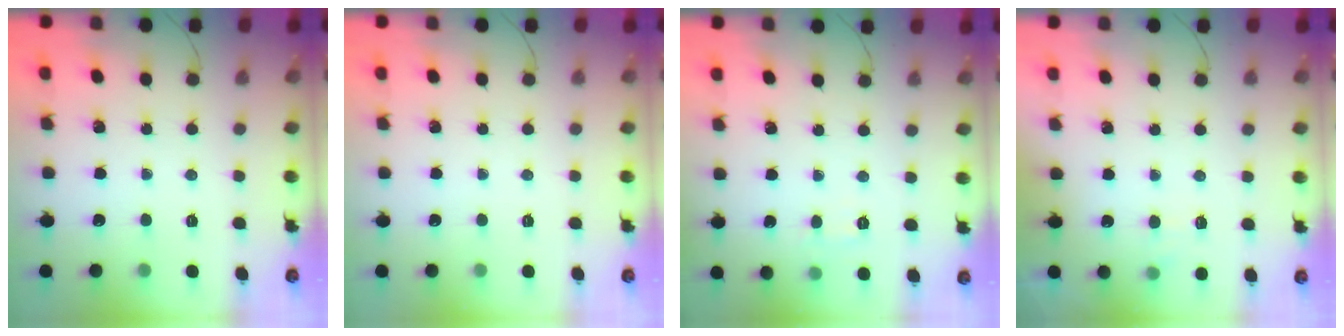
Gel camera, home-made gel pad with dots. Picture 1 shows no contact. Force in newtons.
{"total": 0.0}
{"total": 4.3, "press": 4.1, "slide": 1.0}
{"total": 6.9, "press": 6.7, "slide": 1.6}